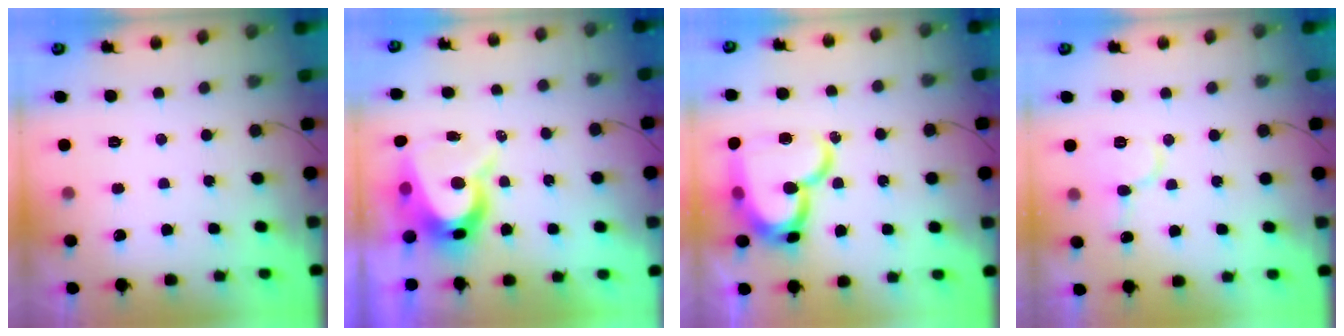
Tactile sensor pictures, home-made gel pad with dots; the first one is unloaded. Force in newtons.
{"total": 10.1, "press": 10.1, "slide": 0.7}
{"total": 20.1, "press": 20.1, "slide": 1.5}
{"total": 9.2, "press": 9.1, "slide": 1.1}